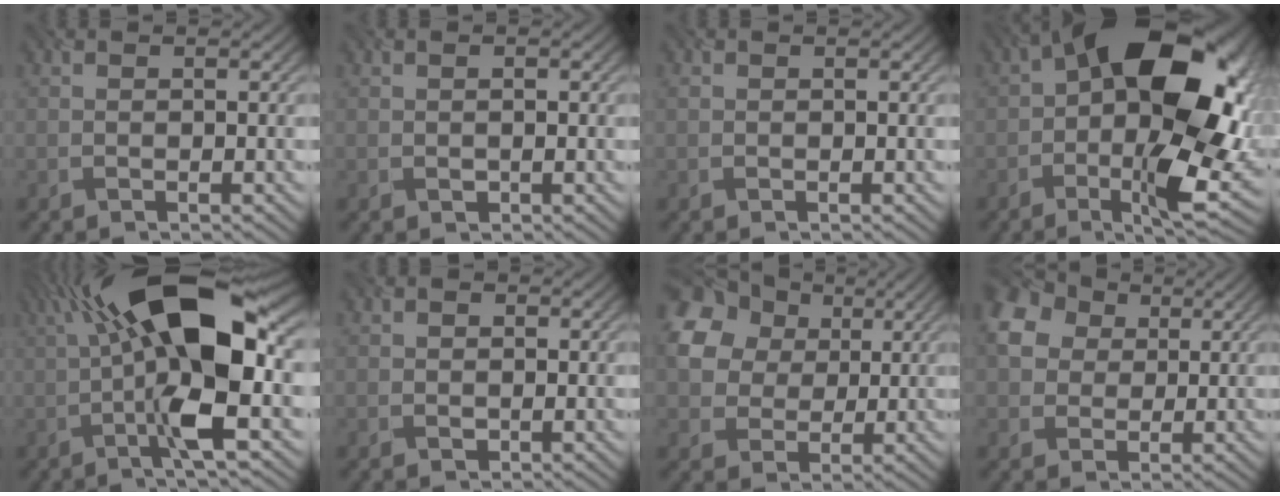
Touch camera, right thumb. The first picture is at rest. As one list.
[{"total": 0.8, "force": [-0.1, 0.6, 0.5], "torque": [-0.005, 0.001, 0.000]}, {"total": 0.5, "force": [-0.1, 0.5, 0.0], "torque": [-0.002, -0.005, 0.000]}, {"total": 19.8, "force": [1.8, 10.2, 16.9], "torque": [-0.258, 0.002, 0.031]}, {"total": 16.5, "force": [1.1, 5.2, 15.6], "torque": [-0.273, 0.034, 0.001]}, {"total": 1.0, "force": [0.1, 1.0, 0.2], "torque": [-0.001, -0.005, 0.000]}, {"total": 14.8, "force": [5.4, 11.6, 7.4], "torque": [-0.215, 0.035, 0.108]}, {"total": 8.5, "force": [2.8, 6.6, 4.6], "torque": [-0.125, 0.027, 0.045]}]